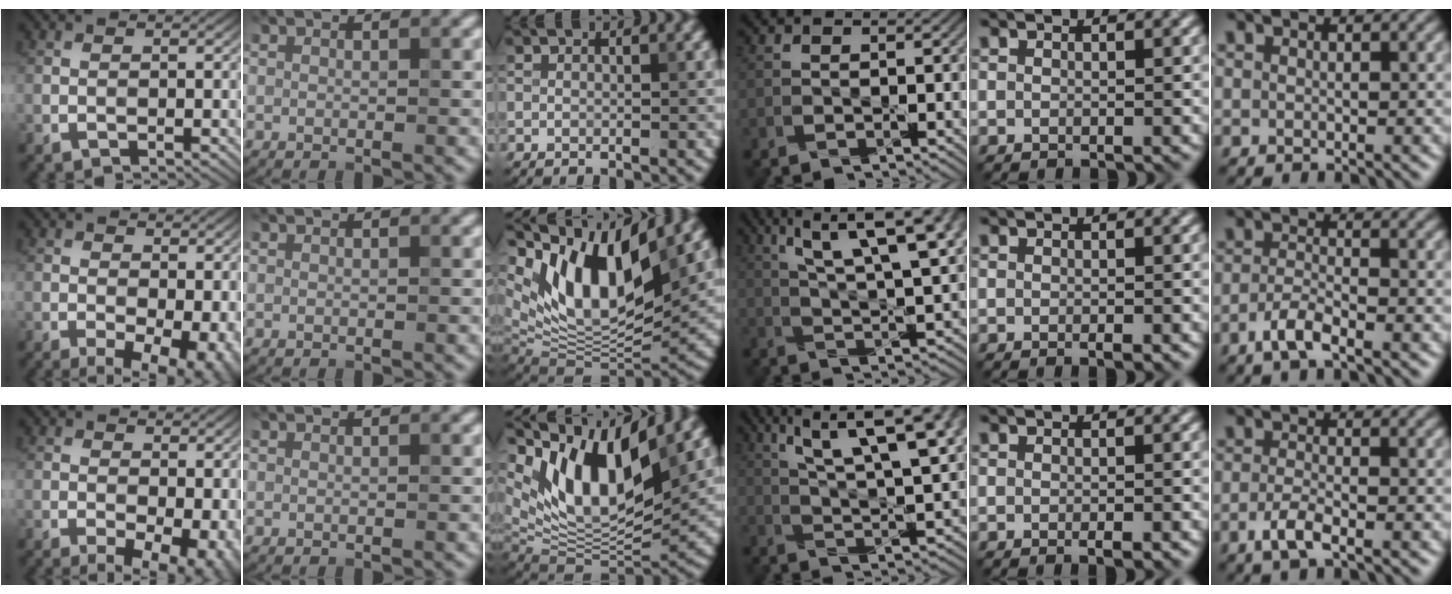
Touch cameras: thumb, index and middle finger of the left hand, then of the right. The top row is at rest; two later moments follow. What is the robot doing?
{"motion": "pour", "object": "sugar"}